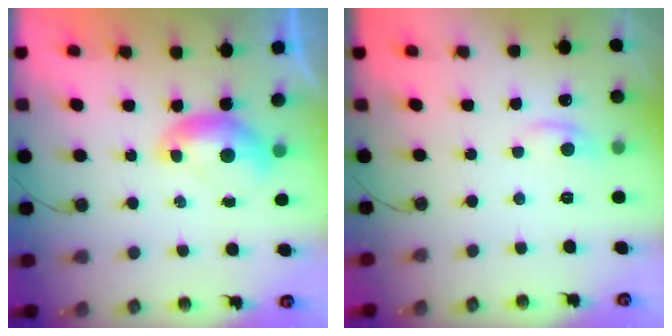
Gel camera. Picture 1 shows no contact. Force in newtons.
{"total": 1.8, "press": 1.6, "slide": 0.8}